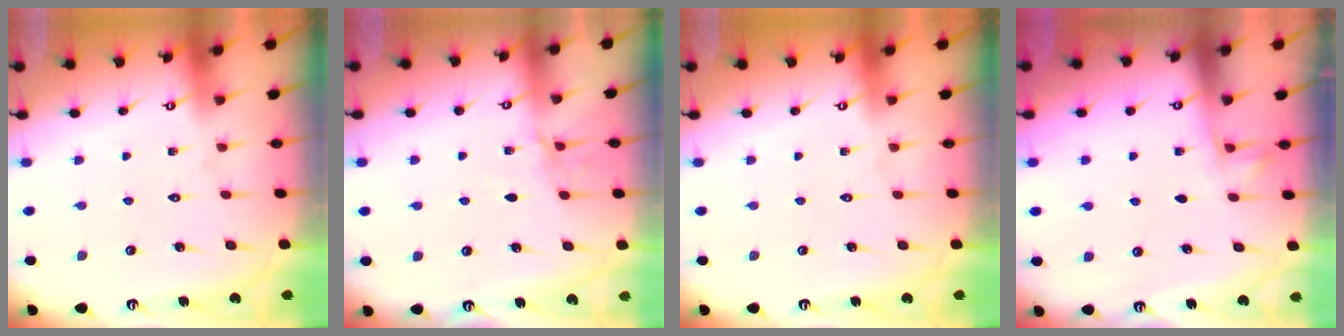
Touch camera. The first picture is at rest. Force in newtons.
{"total": 6.3, "press": 6.3, "slide": 0.6}
{"total": 0.0}
{"total": 3.0, "press": 3.0, "slide": 0.4}